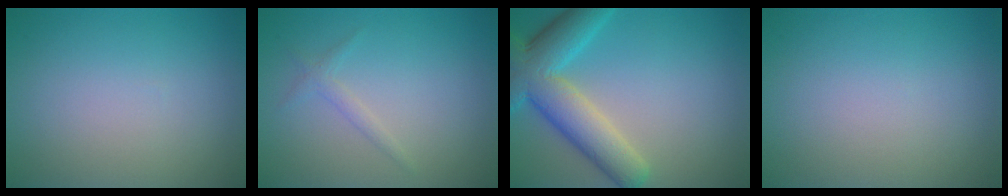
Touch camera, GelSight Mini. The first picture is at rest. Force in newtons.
{"total": 1.1, "press": 1.1, "slide": 0.0}
{"total": 7.7, "press": 7.7, "slide": 0.4}
{"total": 0.0}